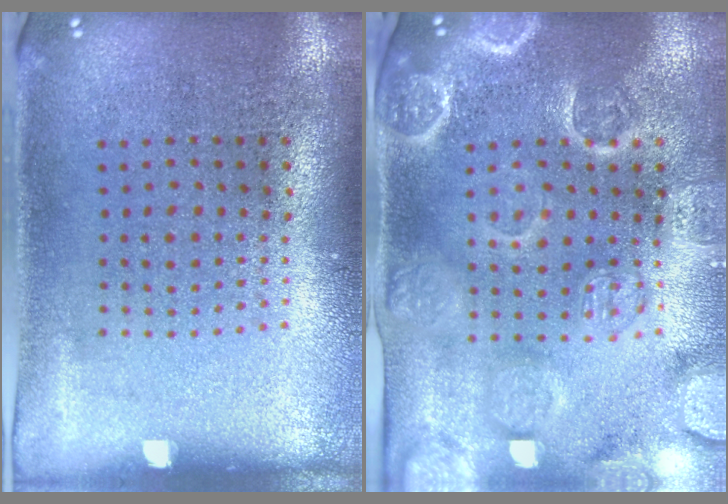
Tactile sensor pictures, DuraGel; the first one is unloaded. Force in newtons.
{"total": 3.9, "press": 3.7, "slide": 1.3}